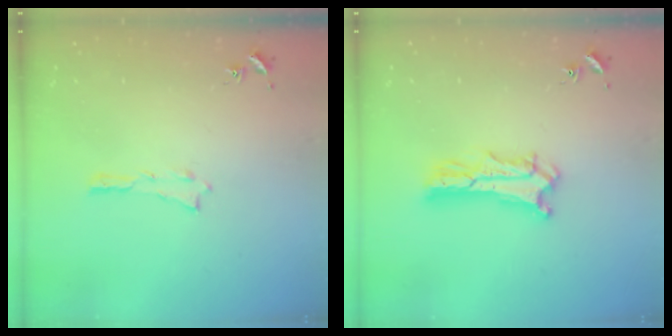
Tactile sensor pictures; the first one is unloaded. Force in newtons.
{"total": 4.6, "press": 4.6, "slide": 0.4}